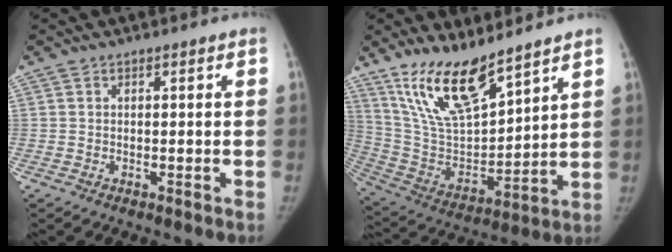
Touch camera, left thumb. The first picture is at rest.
{"total": 16.9, "force": [12.5, 4.9, 10.2], "torque": [-0.158, -0.068, 0.252]}